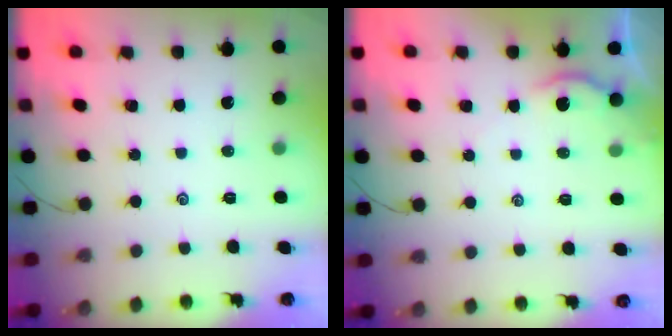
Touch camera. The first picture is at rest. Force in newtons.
{"total": 2.3, "press": 2.2, "slide": 0.4}